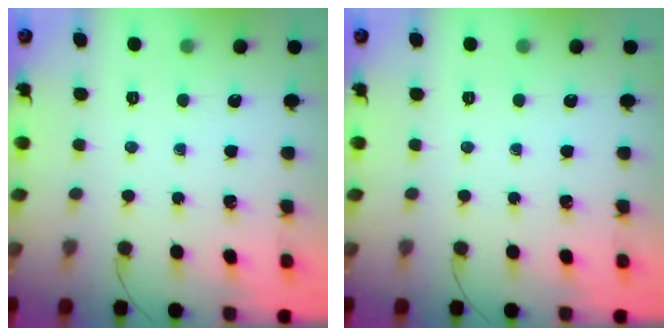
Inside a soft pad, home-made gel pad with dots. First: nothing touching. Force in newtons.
{"total": 0.0}